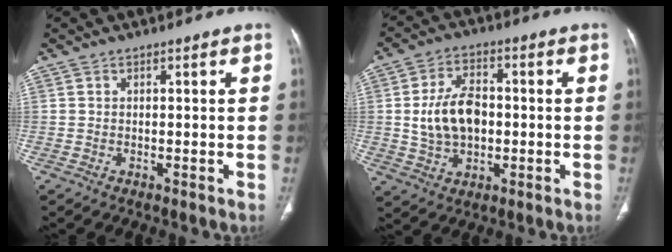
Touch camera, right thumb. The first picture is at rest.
{"total": 10.8, "force": [-0.1, 7.1, 8.2], "torque": [-0.135, 0.011, 0.000]}